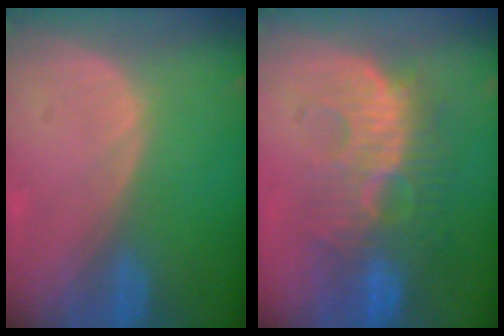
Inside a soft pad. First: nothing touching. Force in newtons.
{"total": 10.4, "press": 9.8, "slide": 3.4}